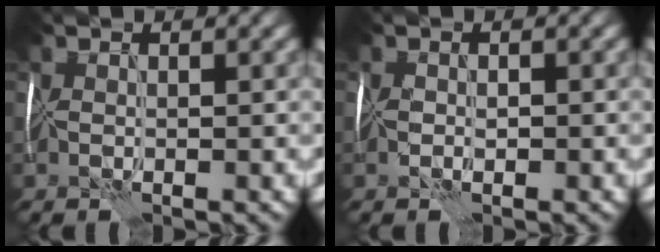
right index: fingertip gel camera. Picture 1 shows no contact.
{"total": 1.2, "force": [-0.4, 0.7, 0.9], "torque": [-0.017, 0.003, -0.010]}